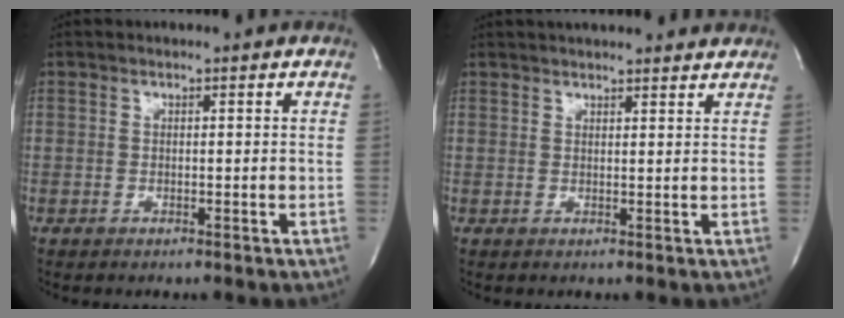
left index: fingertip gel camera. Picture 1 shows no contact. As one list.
[{"total": 12.0, "force": [10.8, 2.3, 4.6], "torque": [-0.060, 0.033, 0.134]}]